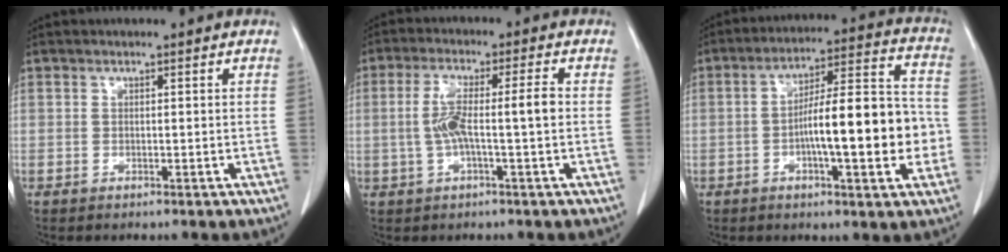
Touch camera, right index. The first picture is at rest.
{"total": 7.2, "force": [-0.4, 0.5, 7.1], "torque": [-0.145, 0.018, -0.007]}
{"total": 16.1, "force": [-2.7, 2.9, 15.6], "torque": [-0.243, 0.023, -0.041]}